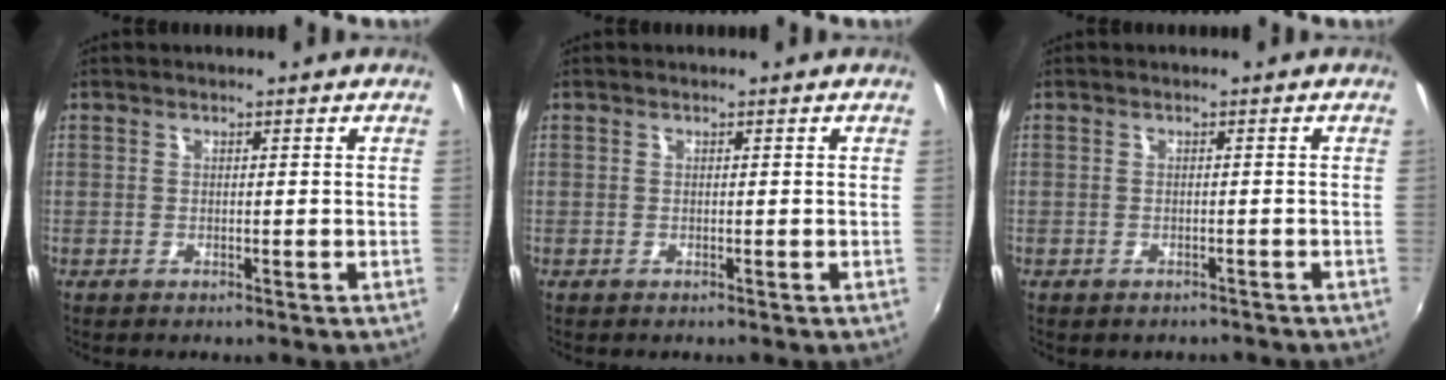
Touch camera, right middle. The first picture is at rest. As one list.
[{"total": 0.0}, {"total": 2.4, "force": [-1.9, 1.1, 0.8], "torque": [-0.018, -0.012, -0.024]}]